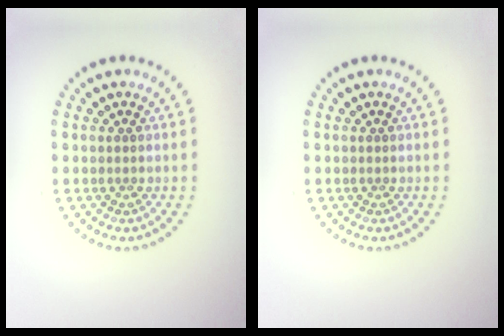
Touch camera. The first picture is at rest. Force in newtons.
{"total": 0.0}